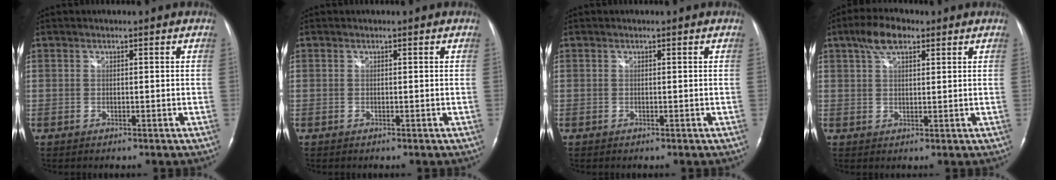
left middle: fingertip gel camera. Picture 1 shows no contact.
{"total": 0.0}
{"total": 0.0}
{"total": 5.5, "force": [3.2, 2.4, 3.8], "torque": [-0.077, 0.018, 0.059]}